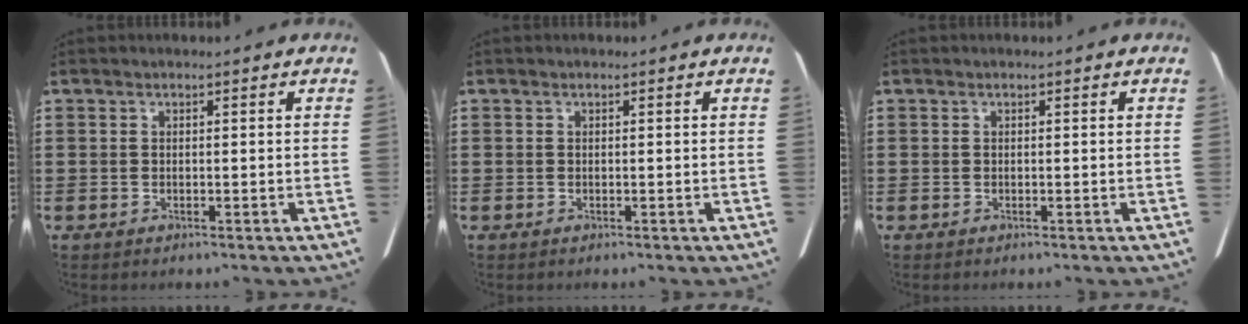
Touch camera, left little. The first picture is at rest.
{"total": 0.0}
{"total": 0.0}